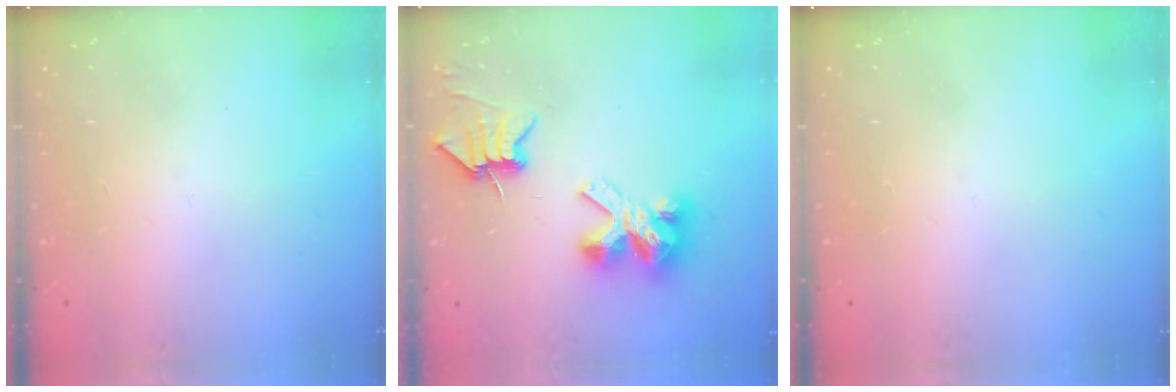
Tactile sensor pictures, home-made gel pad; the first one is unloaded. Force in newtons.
{"total": 9.8, "press": 9.8, "slide": 1.0}
{"total": 0.0}